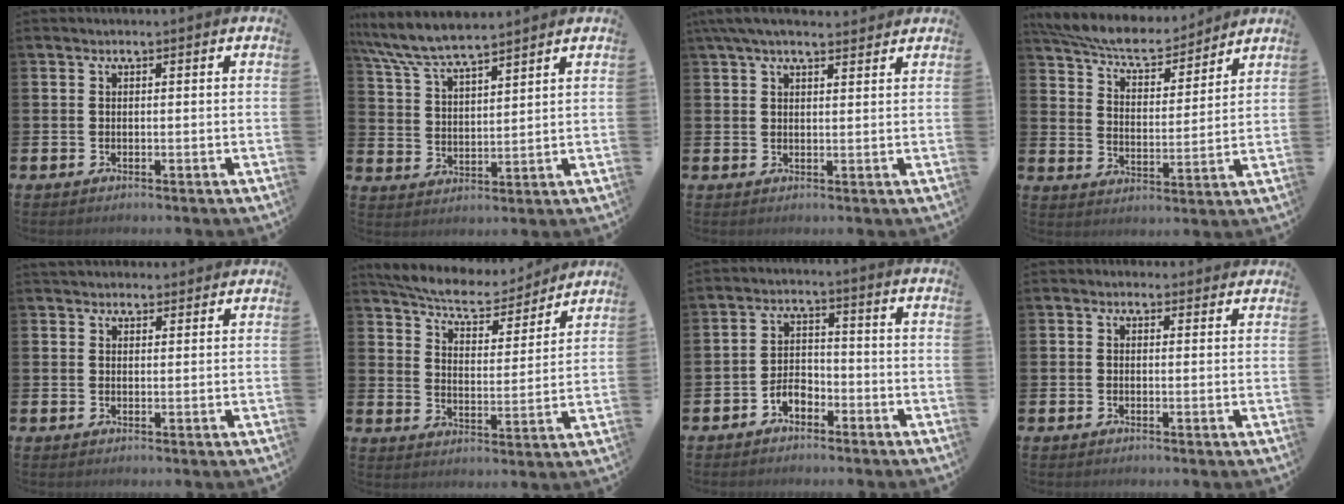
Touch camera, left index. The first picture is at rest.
{"total": 7.1, "force": [6.8, 0.8, 2.0], "torque": [-0.067, -0.031, 0.122]}
{"total": 4.3, "force": [3.6, 1.1, 1.9], "torque": [-0.043, -0.007, 0.067]}
{"total": 7.7, "force": [7.2, 1.4, 2.4], "torque": [-0.071, -0.049, 0.124]}
{"total": 2.5, "force": [2.4, 0.9, 0.0], "torque": [0.006, -0.008, 0.042]}
{"total": 7.7, "force": [7.3, 1.4, 2.1], "torque": [-0.068, -0.051, 0.127]}
{"total": 3.2, "force": [-2.4, 1.7, 1.4], "torque": [-0.034, 0.013, -0.047]}
{"total": 0.9, "force": [0.6, 0.6, 0.1], "torque": [0.010, 0.003, 0.008]}